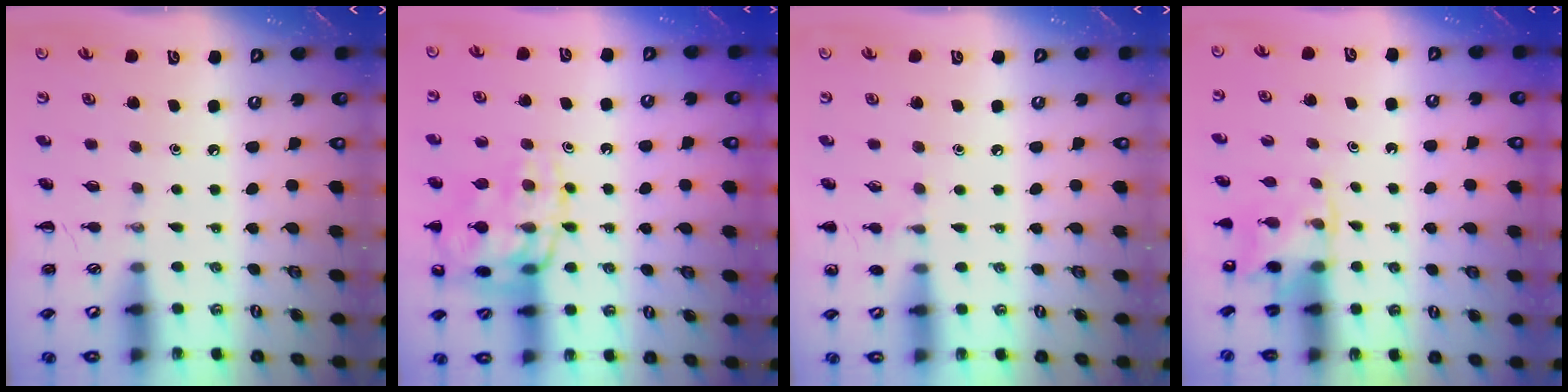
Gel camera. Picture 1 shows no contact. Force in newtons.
{"total": 17.7, "press": 17.6, "slide": 1.9}
{"total": 5.1, "press": 4.9, "slide": 1.6}
{"total": 3.6, "press": 3.4, "slide": 1.3}